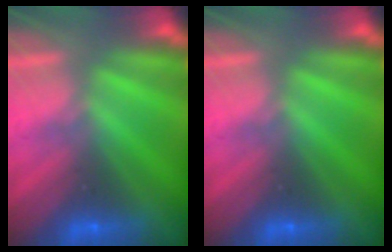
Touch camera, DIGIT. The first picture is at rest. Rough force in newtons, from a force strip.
{"total": 0.0}